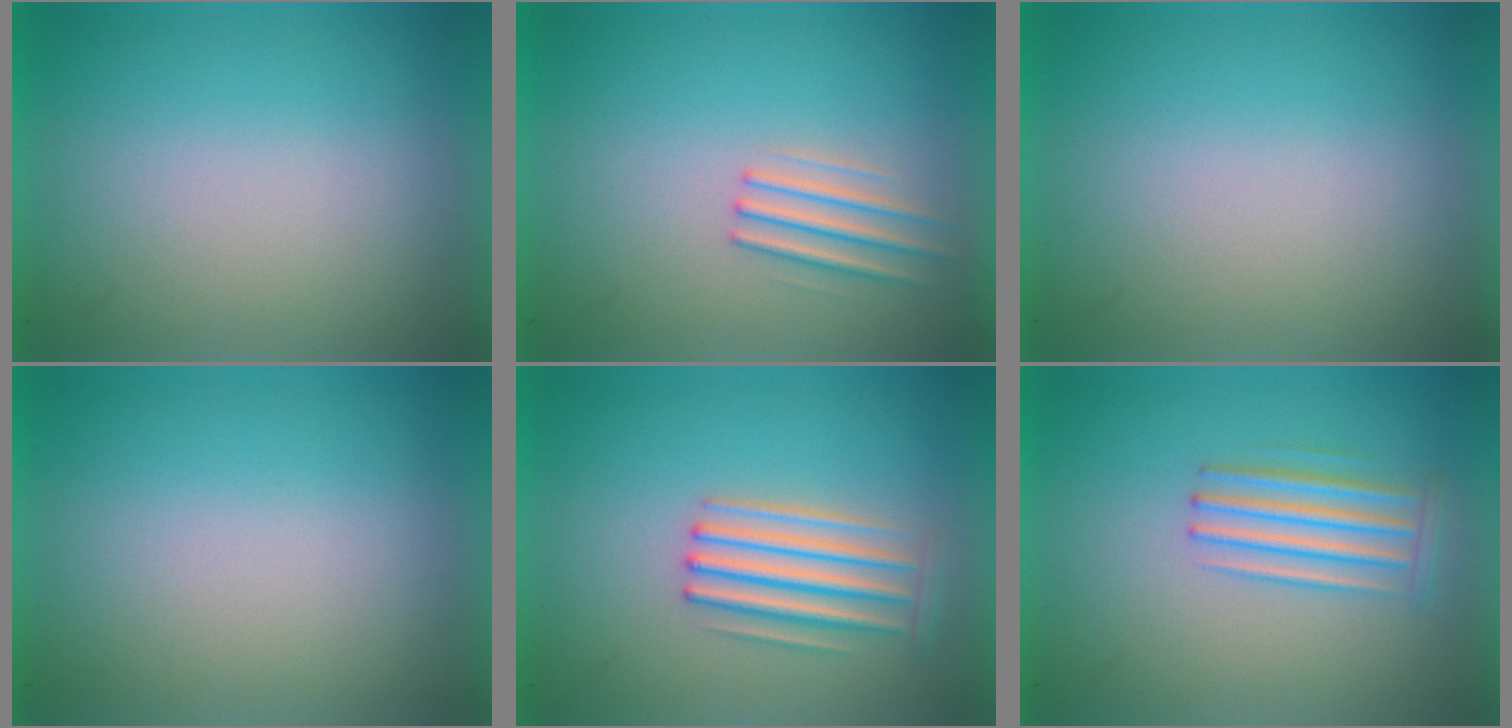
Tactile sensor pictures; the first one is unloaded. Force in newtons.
{"total": 2.4}
{"total": 0.0}
{"total": 1.0}
{"total": 3.2}
{"total": 2.8}